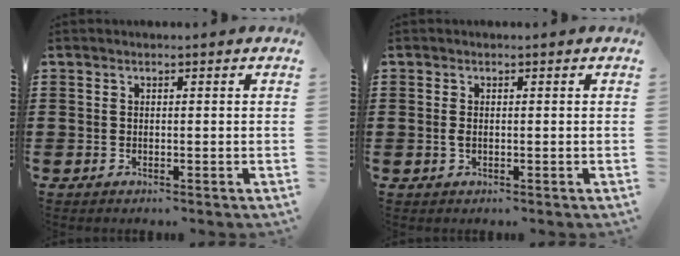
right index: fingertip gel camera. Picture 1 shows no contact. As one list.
[{"total": 1.0, "force": [-0.1, 0.5, 0.8], "torque": [-0.024, 0.001, -0.005]}]